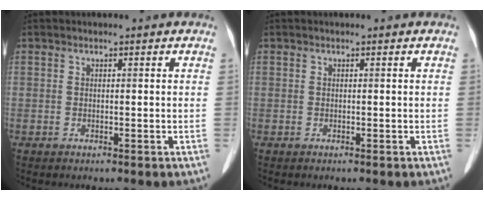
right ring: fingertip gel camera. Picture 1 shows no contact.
{"total": 0.0}